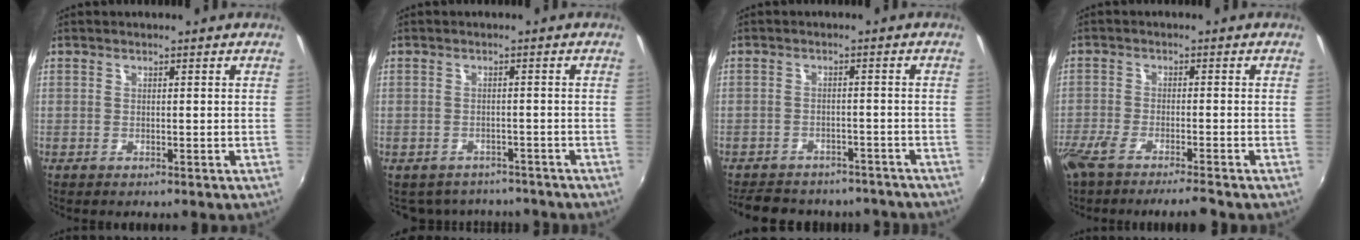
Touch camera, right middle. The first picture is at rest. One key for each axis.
{"total": 7.0, "fx": -6.1, "fy": 3.1, "fz": 1.5, "tx": -0.038, "ty": -0.005, "tz": -0.079}
{"total": 15.2, "fx": -12.8, "fy": 6.0, "fz": 5.5, "tx": -0.120, "ty": 0.006, "tz": -0.161}
{"total": 7.7, "fx": -6.4, "fy": 0.4, "fz": 4.2, "tx": -0.101, "ty": -0.027, "tz": -0.115}